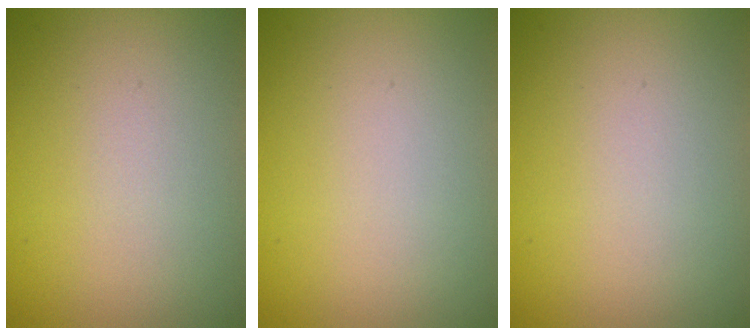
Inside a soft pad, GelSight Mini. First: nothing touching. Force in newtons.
{"total": 0.0}
{"total": 0.0}